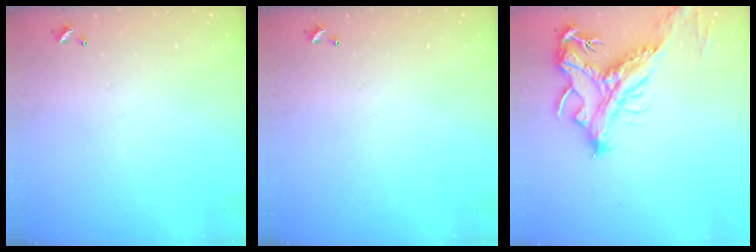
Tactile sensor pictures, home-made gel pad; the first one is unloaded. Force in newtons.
{"total": 0.0}
{"total": 4.9, "press": 4.7, "slide": 1.6}